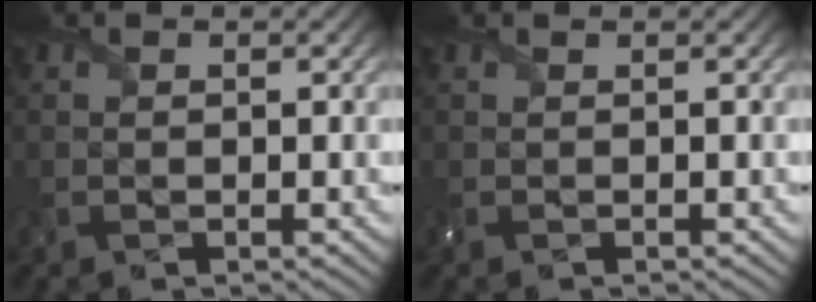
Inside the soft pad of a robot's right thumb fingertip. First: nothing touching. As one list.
[{"total": 0.0}]